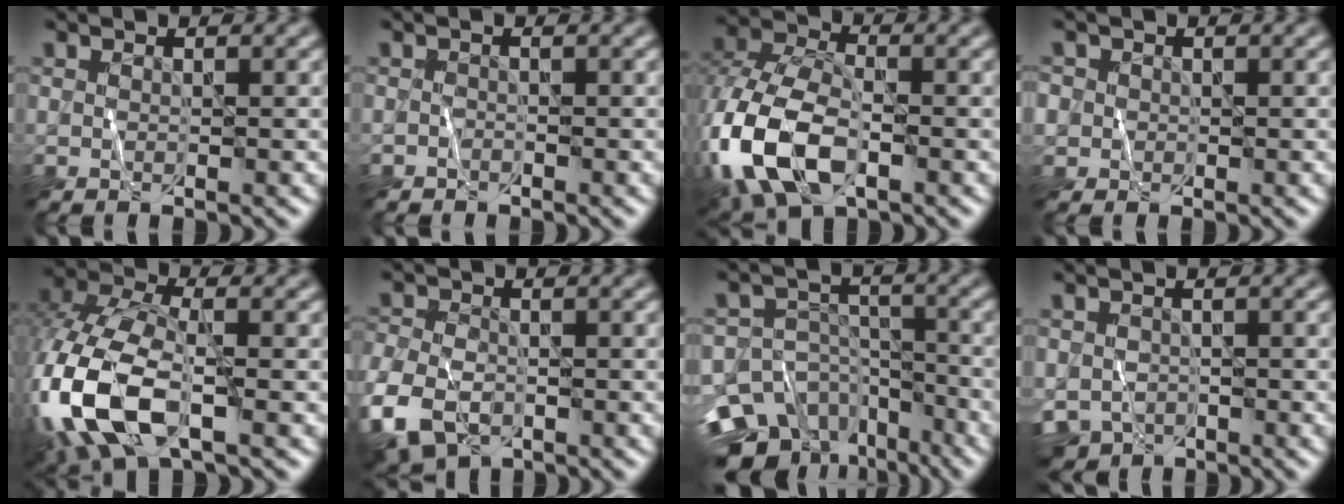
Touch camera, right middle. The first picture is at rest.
{"total": 0.8, "force": [-0.6, 0.4, 0.0], "torque": [0.002, 0.001, -0.012]}
{"total": 11.5, "force": [-3.6, 7.0, 8.4], "torque": [-0.205, -0.013, -0.078]}
{"total": 2.1, "force": [0.2, 2.1, 0.5], "torque": [0.002, 0.009, -0.007]}
{"total": 11.3, "force": [-3.7, 5.9, 8.9], "torque": [-0.213, -0.008, -0.081]}
{"total": 8.1, "force": [-4.4, 4.9, 4.7], "torque": [-0.113, -0.028, -0.088]}
{"total": 14.1, "force": [-8.8, 9.8, 5.2], "torque": [-0.113, -0.029, -0.136]}
{"total": 4.2, "force": [-2.3, 2.9, 1.8], "torque": [-0.035, -0.014, -0.043]}